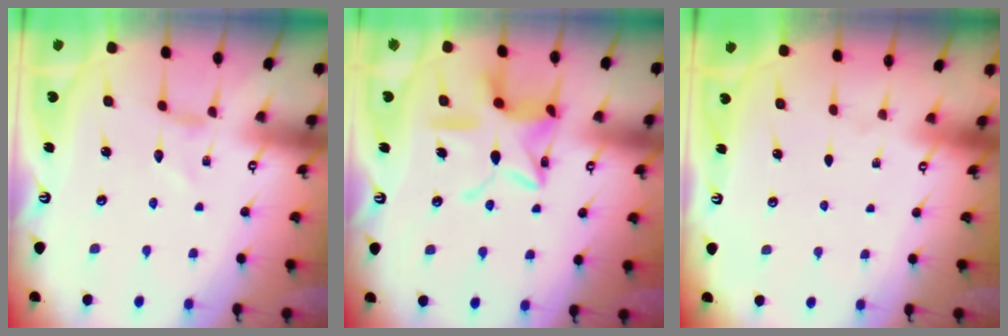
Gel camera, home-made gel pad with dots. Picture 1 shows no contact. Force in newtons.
{"total": 14.6, "press": 14.6, "slide": 1.3}
{"total": 0.0}